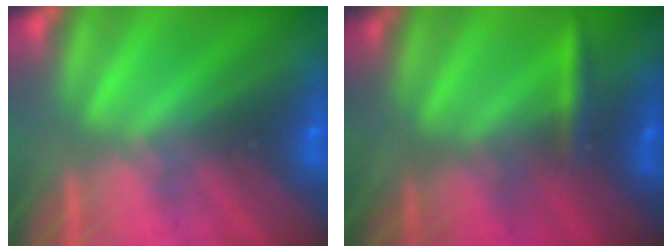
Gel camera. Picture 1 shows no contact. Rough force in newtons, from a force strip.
{"total": 2.3}